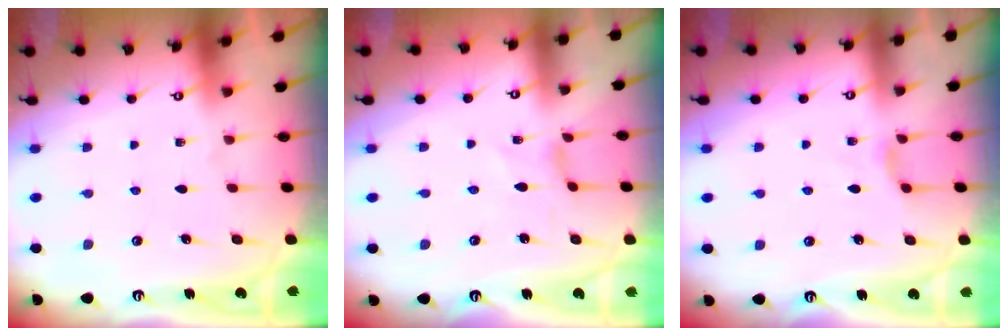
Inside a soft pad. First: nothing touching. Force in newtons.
{"total": 0.0}
{"total": 2.9, "press": 2.9, "slide": 0.5}